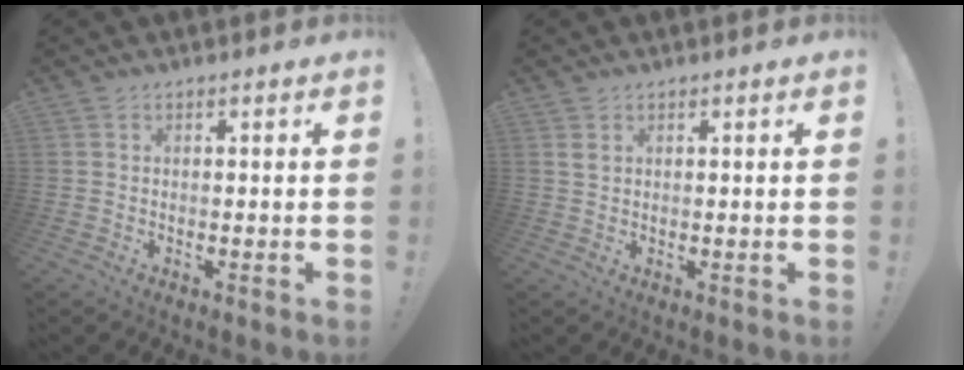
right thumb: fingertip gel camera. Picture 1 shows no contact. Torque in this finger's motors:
{"motor_torque": [-0.31, 0.14, 0.04, 0.15, -0.02]}